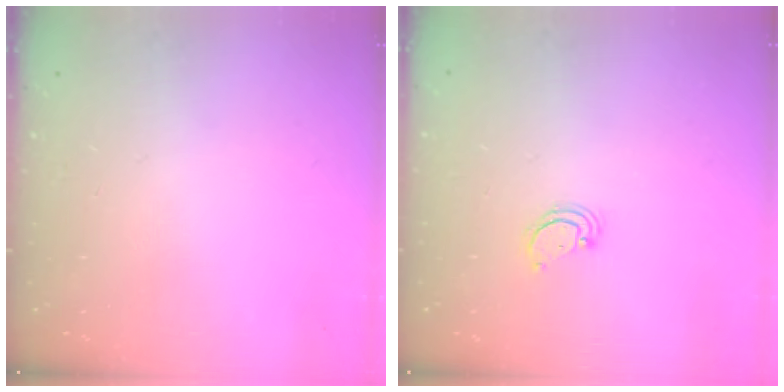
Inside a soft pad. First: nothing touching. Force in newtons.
{"total": 2.2, "press": 2.2, "slide": 0.2}